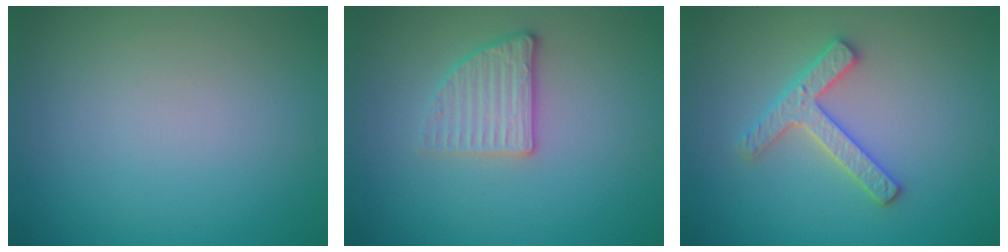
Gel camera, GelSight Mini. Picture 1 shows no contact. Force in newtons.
{"total": 2.7, "press": 2.4, "slide": 1.1}
{"total": 2.9, "press": 2.8, "slide": 0.6}